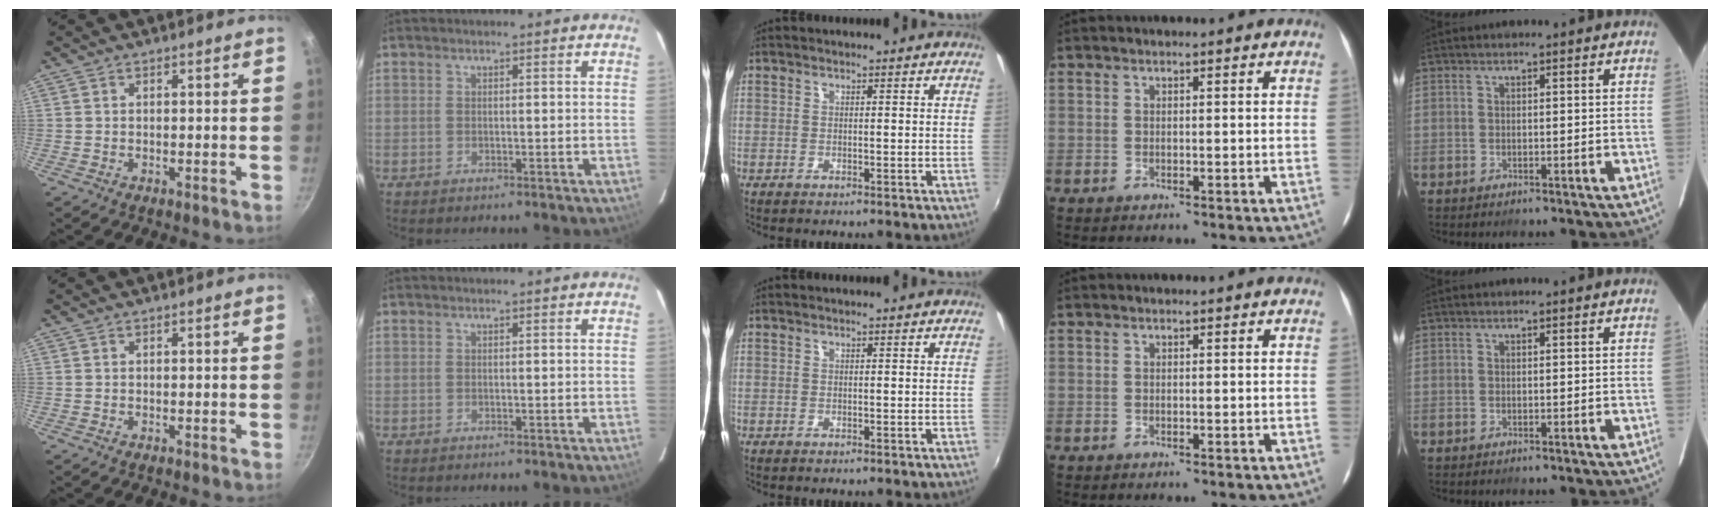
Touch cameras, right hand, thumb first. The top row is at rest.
{}